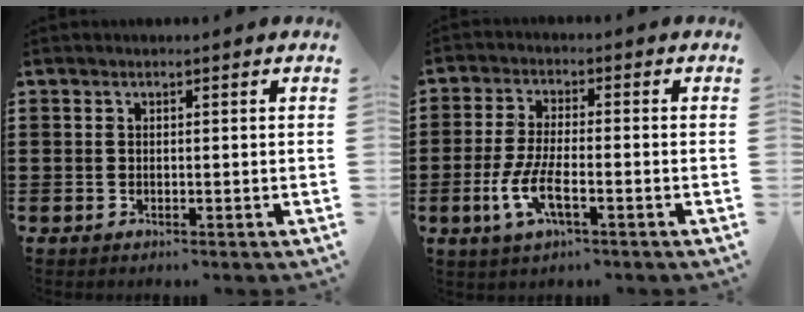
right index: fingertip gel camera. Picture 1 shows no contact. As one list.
[{"total": 6.1, "force": [-2.4, 1.8, 5.3], "torque": [-0.122, -0.012, -0.050]}]